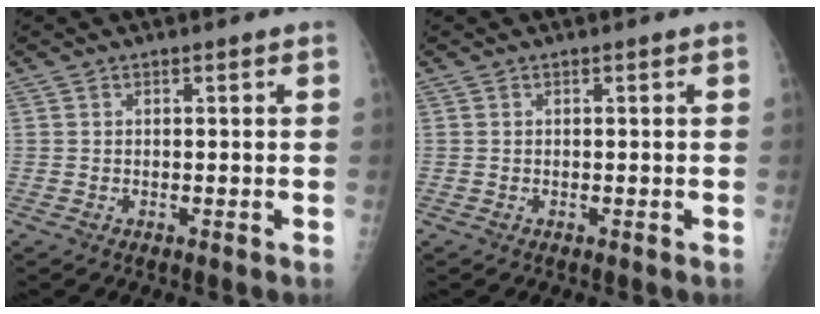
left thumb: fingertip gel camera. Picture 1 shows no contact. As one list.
[{"total": 0.0}]